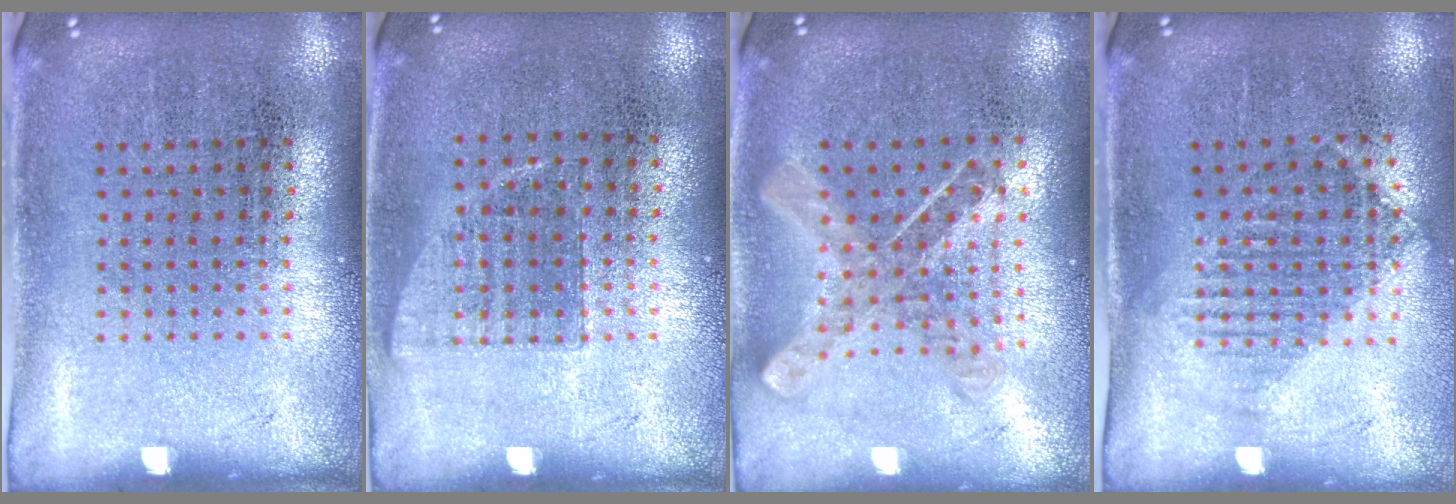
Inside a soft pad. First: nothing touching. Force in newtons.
{"total": 0.7, "press": 0.7, "slide": 0.2}
{"total": 0.9, "press": 0.9, "slide": 0.1}
{"total": 1.2, "press": 1.1, "slide": 0.5}